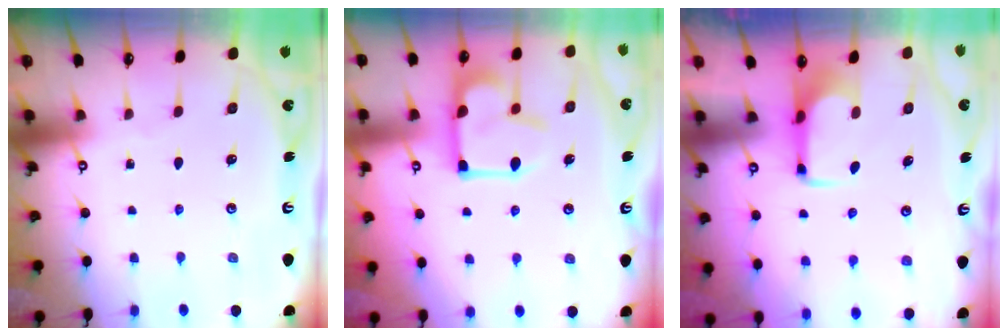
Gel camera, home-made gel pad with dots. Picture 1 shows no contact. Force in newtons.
{"total": 13.6, "press": 13.5, "slide": 1.1}
{"total": 2.2, "press": 2.1, "slide": 0.4}